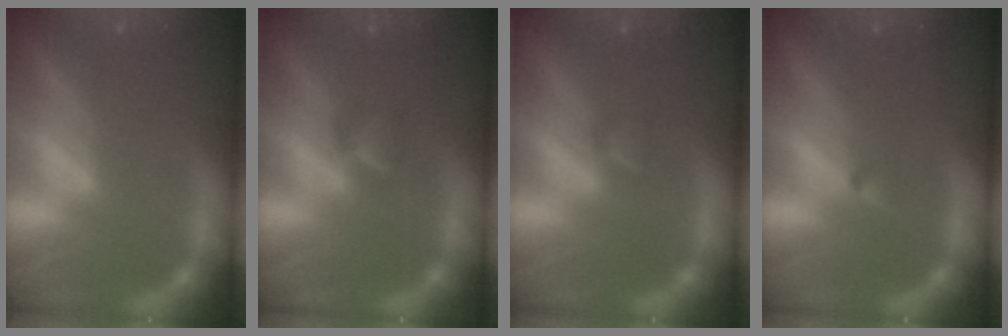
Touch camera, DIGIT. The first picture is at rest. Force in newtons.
{"total": 1.9}
{"total": 1.4}
{"total": 0.9}